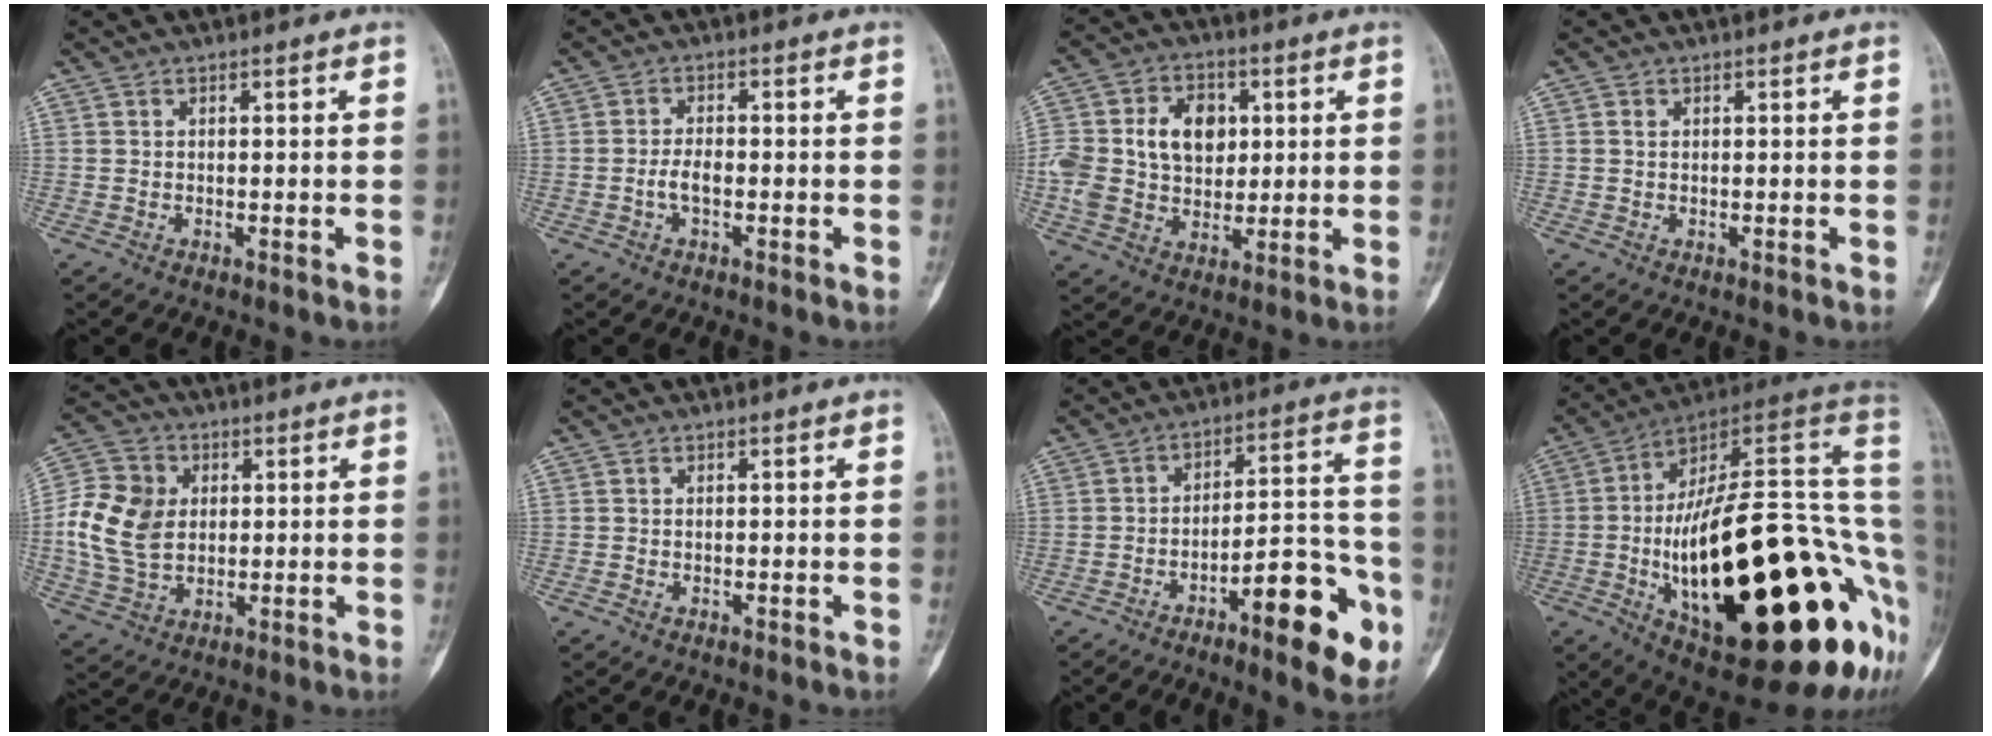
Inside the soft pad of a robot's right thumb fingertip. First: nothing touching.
{"total": 2.9, "force": [-0.9, 1.4, 2.4], "torque": [-0.048, 0.010, -0.018]}
{"total": 16.0, "force": [2.4, 11.9, 10.5], "torque": [-0.186, 0.009, 0.047]}
{"total": 0.6, "force": [0.2, 0.5, 0.3], "torque": [-0.006, 0.000, 0.003]}
{"total": 13.2, "force": [1.1, 10.1, 8.4], "torque": [-0.153, 0.006, 0.022]}
{"total": 0.0}
{"total": 16.2, "force": [-7.7, 4.9, 13.4], "torque": [-0.165, 0.053, -0.108]}
{"total": 38.2, "force": [-5.9, 13.5, 35.2], "torque": [-0.455, 0.023, -0.082]}